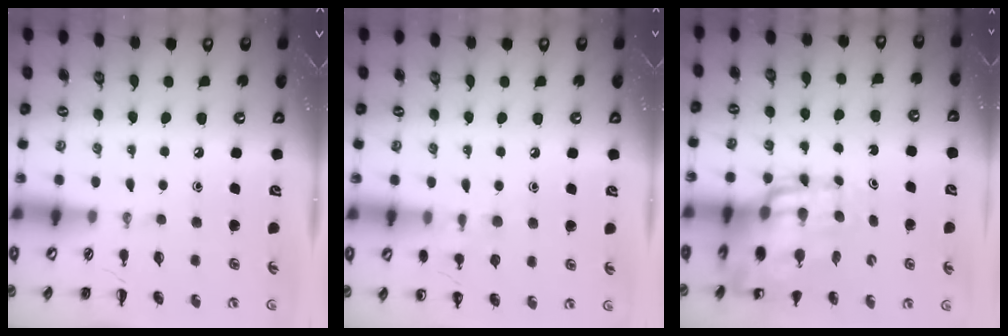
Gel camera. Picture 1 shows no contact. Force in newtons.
{"total": 7.0, "press": 6.7, "slide": 2.0}
{"total": 19.1, "press": 18.4, "slide": 5.2}